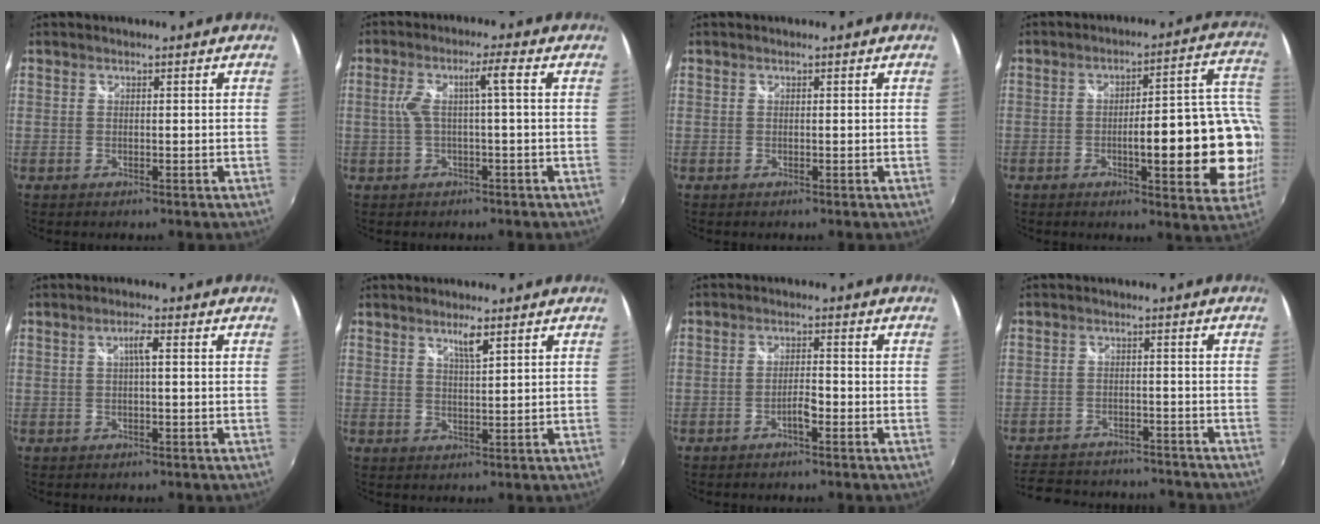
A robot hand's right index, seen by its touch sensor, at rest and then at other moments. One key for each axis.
{"total": 5.0, "fx": -0.2, "fy": -0.2, "fz": 5.0, "tx": -0.101, "ty": 0.006, "tz": 0.007}
{"total": 0.0}
{"total": 18.0, "fx": -4.3, "fy": 4.4, "fz": 16.9, "tx": -0.221, "ty": 0.012, "tz": -0.053}
{"total": 2.2, "fx": 0.3, "fy": 0.1, "fz": 2.2, "tx": -0.040, "ty": 0.005, "tz": 0.004}
{"total": 3.1, "fx": 2.0, "fy": 0.2, "fz": 2.3, "tx": -0.039, "ty": -0.001, "tz": 0.035}
{"total": 2.7, "fx": -1.7, "fy": 0.5, "fz": 2.0, "tx": -0.044, "ty": 0.004, "tz": -0.032}
{"total": 16.0, "fx": -13.9, "fy": 6.0, "fz": 5.3, "tx": -0.127, "ty": 0.027, "tz": -0.186}